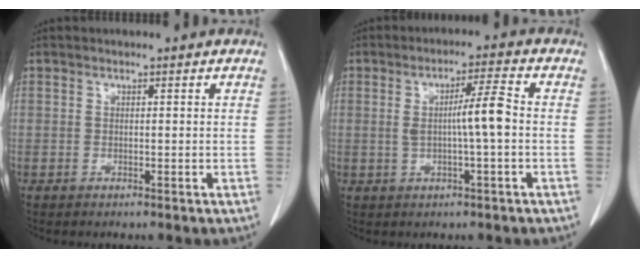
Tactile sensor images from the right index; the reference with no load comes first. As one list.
[{"total": 5.8, "force": [-0.1, 0.0, 5.8], "torque": [-0.097, 0.009, 0.000]}]